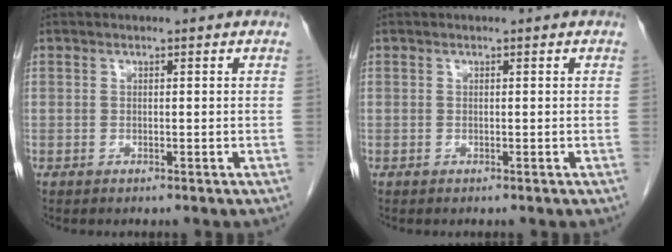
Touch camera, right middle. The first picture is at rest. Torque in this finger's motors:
{"motor_torque": [0.04, 0.10, -0.01, 0.00]}